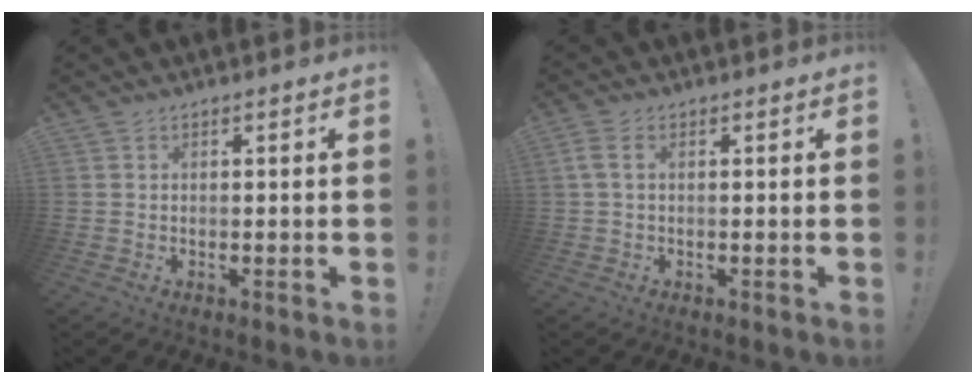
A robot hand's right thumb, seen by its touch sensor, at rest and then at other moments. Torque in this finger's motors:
{"motor_torque": [0.11, -0.28, 0.40, -0.08, 0.06]}